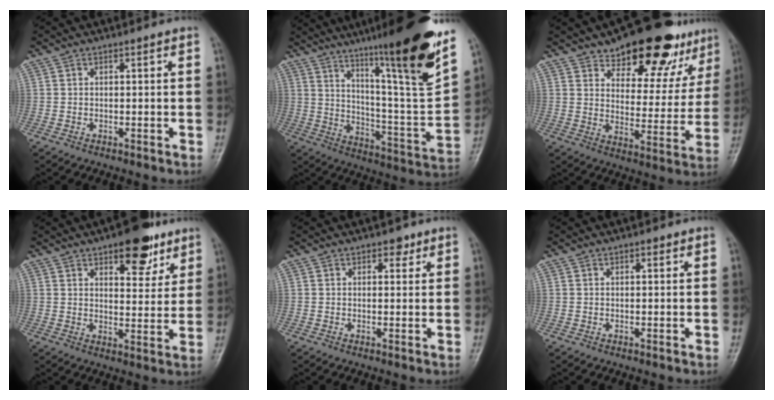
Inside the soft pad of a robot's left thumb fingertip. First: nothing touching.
{"total": 25.8, "force": [16.0, 2.5, 20.1], "torque": [-0.282, -0.067, 0.256]}
{"total": 20.0, "force": [14.1, 9.1, 10.8], "torque": [-0.099, -0.066, 0.194]}
{"total": 10.9, "force": [6.7, 4.9, 7.0], "torque": [-0.060, -0.034, 0.094]}
{"total": 2.3, "force": [1.5, 1.4, 1.1], "torque": [0.003, -0.005, 0.017]}
{"total": 0.9, "force": [0.5, 0.4, 0.5], "torque": [-0.002, -0.002, 0.006]}